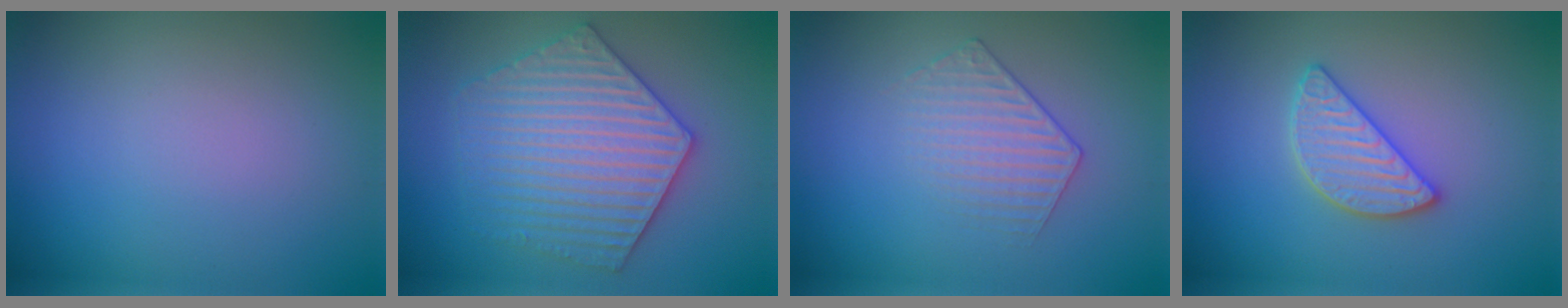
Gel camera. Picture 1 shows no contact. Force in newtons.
{"total": 5.6, "press": 5.5, "slide": 0.9}
{"total": 1.7, "press": 1.2, "slide": 1.3}
{"total": 2.6, "press": 2.6, "slide": 0.2}